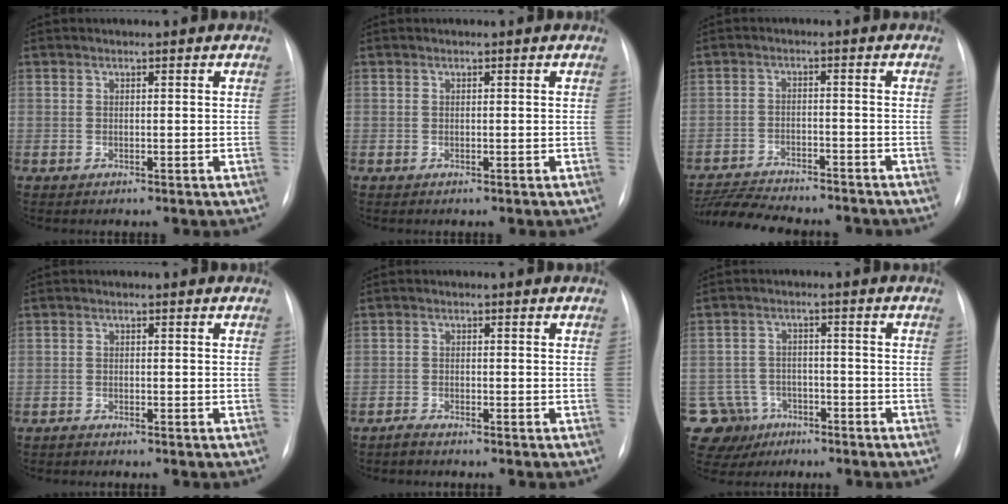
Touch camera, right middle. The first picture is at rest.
{"total": 0.0}
{"total": 12.6, "force": [-11.6, 2.1, 4.3], "torque": [-0.076, 0.003, -0.173]}
{"total": 0.8, "force": [-0.8, 0.0, 0.0], "torque": [-0.006, -0.003, -0.017]}
{"total": 1.3, "force": [-1.3, -0.1, 0.1], "torque": [-0.010, -0.005, -0.025]}
{"total": 7.7, "force": [-4.9, 5.9, 0.5], "torque": [-0.016, 0.007, -0.077]}